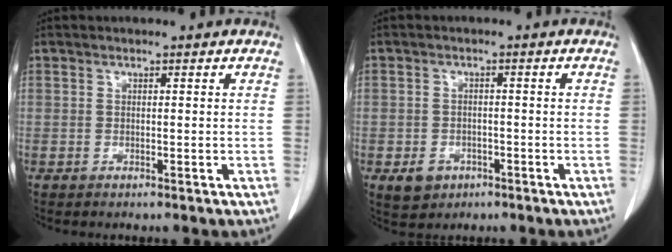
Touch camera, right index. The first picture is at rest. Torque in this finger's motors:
{"motor_torque": [-0.15, 0.03, -0.34, -0.11]}